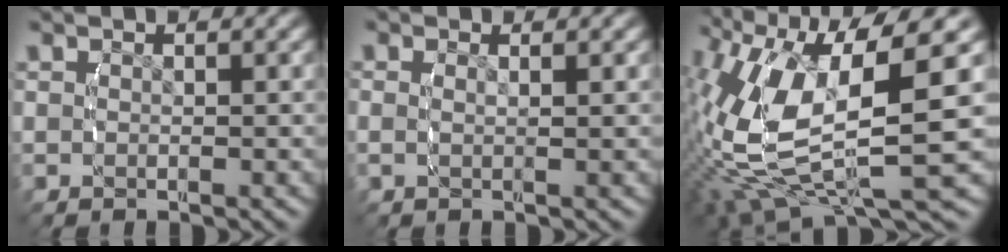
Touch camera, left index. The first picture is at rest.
{"total": 1.4, "force": [0.2, 0.5, 1.3], "torque": [-0.024, -0.004, 0.001]}
{"total": 13.9, "force": [-0.8, 8.1, 11.3], "torque": [-0.237, -0.043, 0.007]}